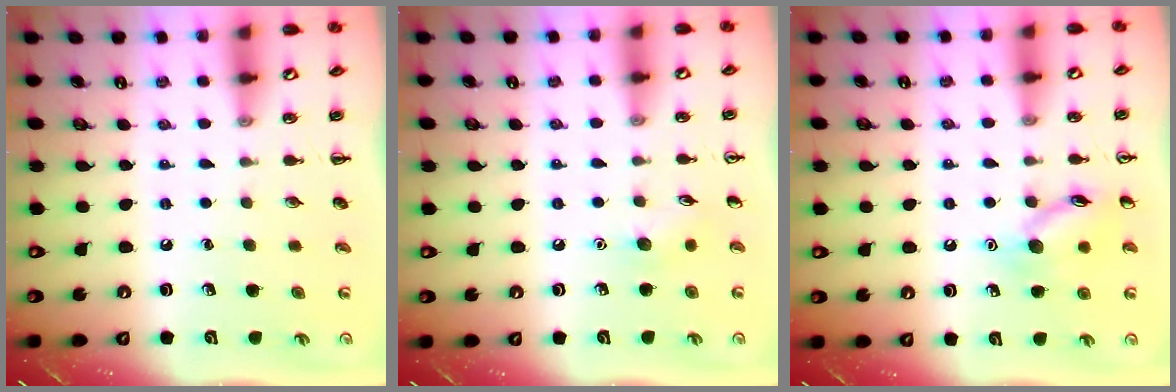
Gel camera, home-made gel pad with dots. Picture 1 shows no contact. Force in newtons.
{"total": 5.1, "press": 4.9, "slide": 1.3}
{"total": 10.7, "press": 10.6, "slide": 0.6}